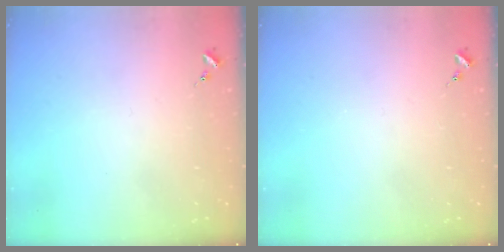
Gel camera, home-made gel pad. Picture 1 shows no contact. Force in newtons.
{"total": 0.0}